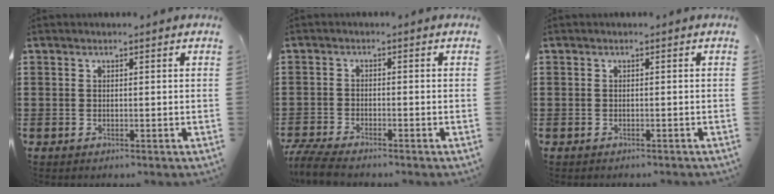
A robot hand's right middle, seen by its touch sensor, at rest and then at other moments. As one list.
[{"total": 3.7, "force": [-3.4, 0.1, 1.3], "torque": [-0.050, -0.014, -0.076]}, {"total": 0.5, "force": [-0.5, 0.2, -0.1], "torque": [0.001, 0.002, -0.011]}]